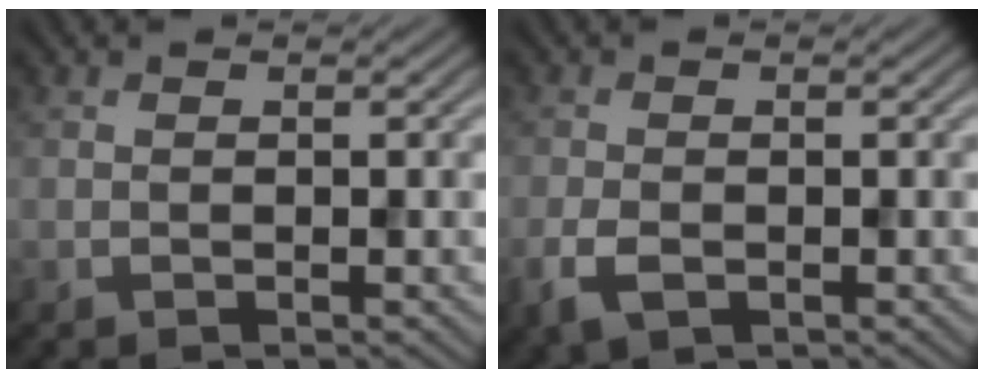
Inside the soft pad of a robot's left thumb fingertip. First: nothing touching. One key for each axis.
{"total": 3.1, "fx": -1.4, "fy": 1.7, "fz": 2.2, "tx": -0.057, "ty": -0.009, "tz": -0.028}